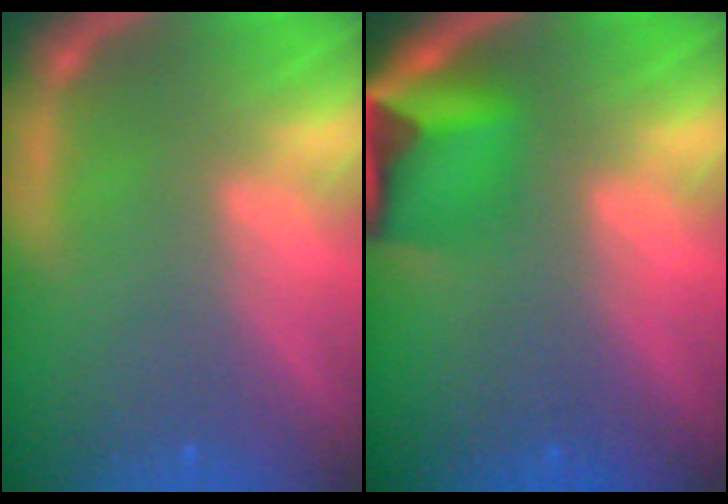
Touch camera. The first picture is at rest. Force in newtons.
{"total": 6.4}